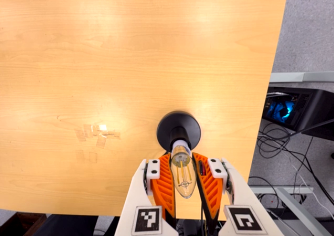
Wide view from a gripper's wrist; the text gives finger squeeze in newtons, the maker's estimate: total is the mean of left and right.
{"total": 22.2, "left": 24.5, "right": 19.8}